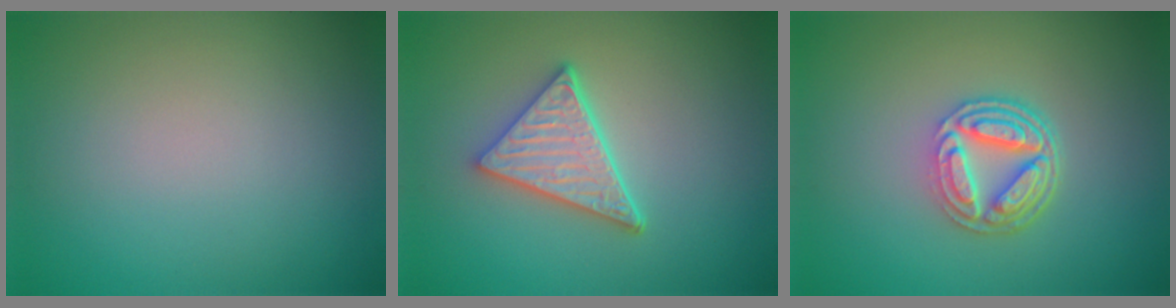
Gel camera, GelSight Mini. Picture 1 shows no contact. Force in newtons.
{"total": 4.8, "press": 3.7, "slide": 3.1}
{"total": 5.2, "press": 3.8, "slide": 3.5}